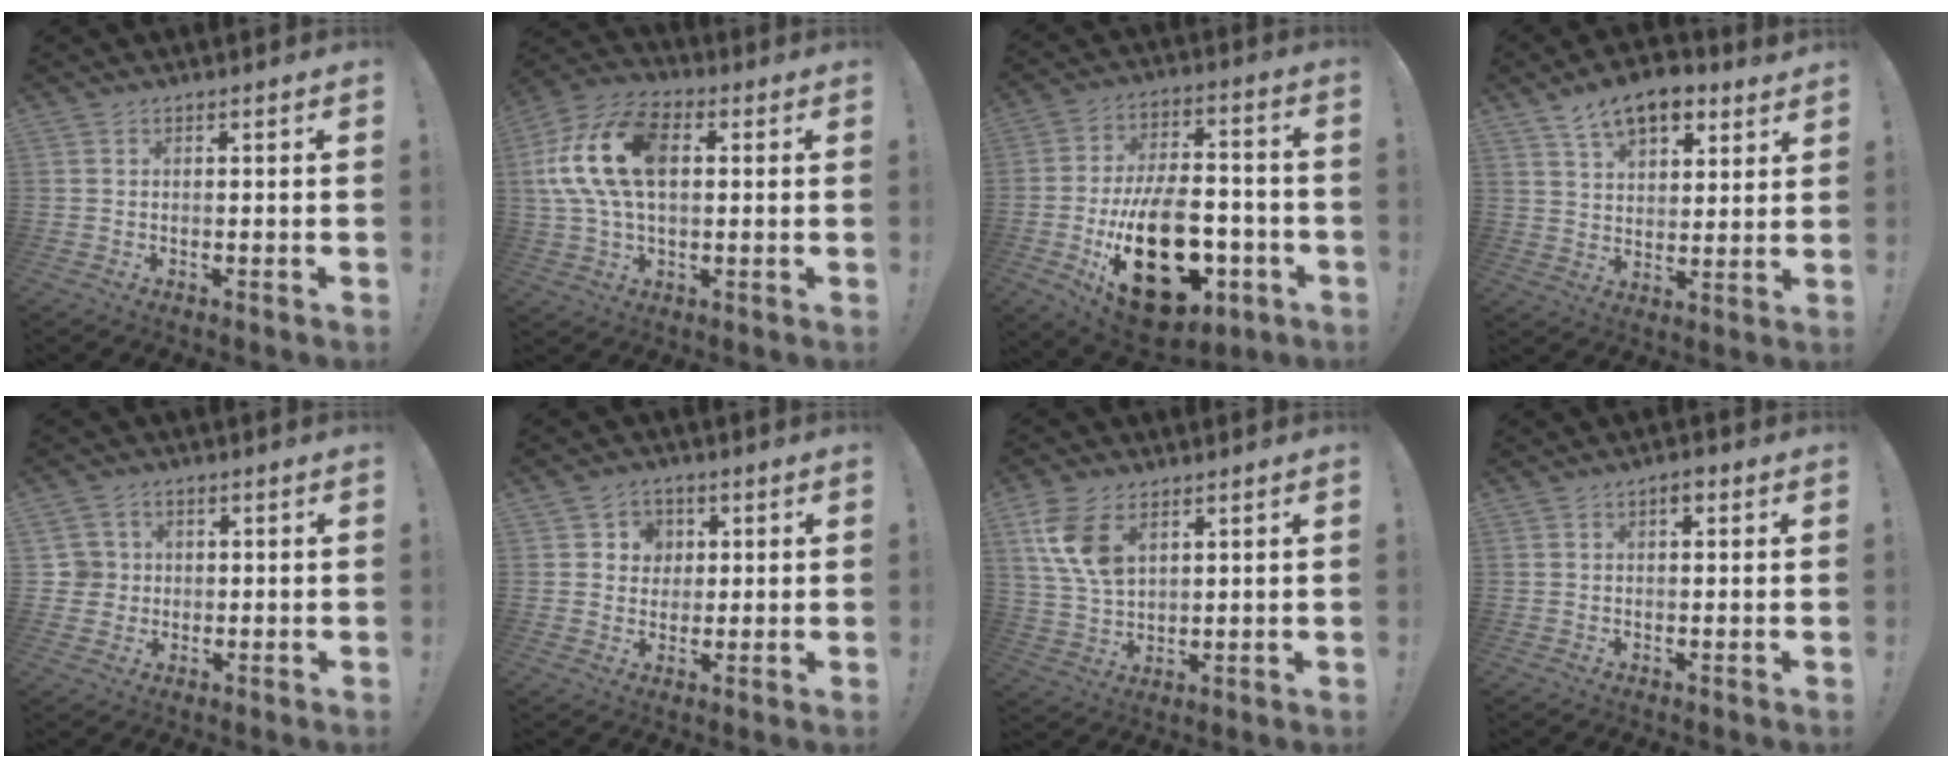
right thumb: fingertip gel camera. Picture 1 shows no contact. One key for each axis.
{"total": 17.9, "fx": 3.2, "fy": 10.7, "fz": 14.0, "tx": -0.280, "ty": 0.005, "tz": 0.051}
{"total": 28.0, "fx": -8.9, "fy": 16.0, "fz": 21.1, "tx": -0.359, "ty": 0.057, "tz": -0.123}
{"total": 10.8, "fx": 7.2, "fy": 5.7, "fz": 5.8, "tx": -0.097, "ty": -0.030, "tz": 0.135}
{"total": 5.1, "fx": 0.7, "fy": 5.0, "fz": 0.8, "tx": -0.010, "ty": 0.004, "tz": 0.016}
{"total": 5.1, "fx": 1.5, "fy": 4.8, "fz": 0.8, "tx": -0.012, "ty": -0.008, "tz": 0.028}
{"total": 11.5, "fx": 5.4, "fy": 6.9, "fz": 7.5, "tx": -0.148, "ty": -0.010, "tz": 0.102}
{"total": 2.1, "fx": 0.9, "fy": 1.2, "fz": 1.5, "tx": -0.021, "ty": 0.003, "tz": 0.013}